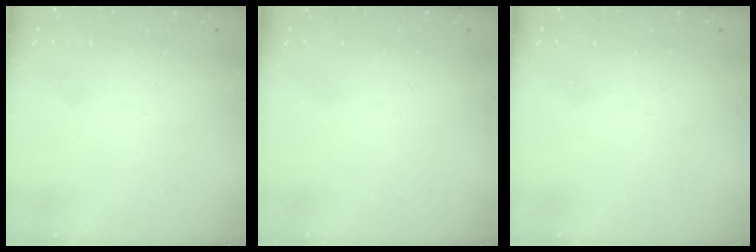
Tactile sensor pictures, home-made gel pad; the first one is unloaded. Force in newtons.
{"total": 0.0}
{"total": 0.0}